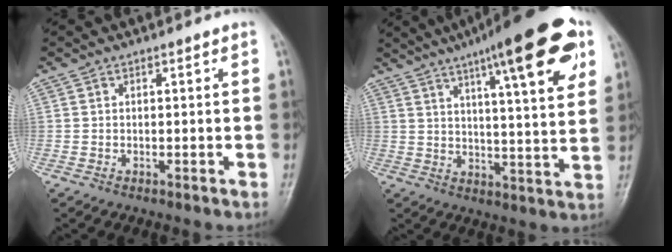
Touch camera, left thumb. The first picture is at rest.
{"total": 21.1, "force": [11.0, 4.5, 17.5], "torque": [-0.236, -0.017, 0.156]}